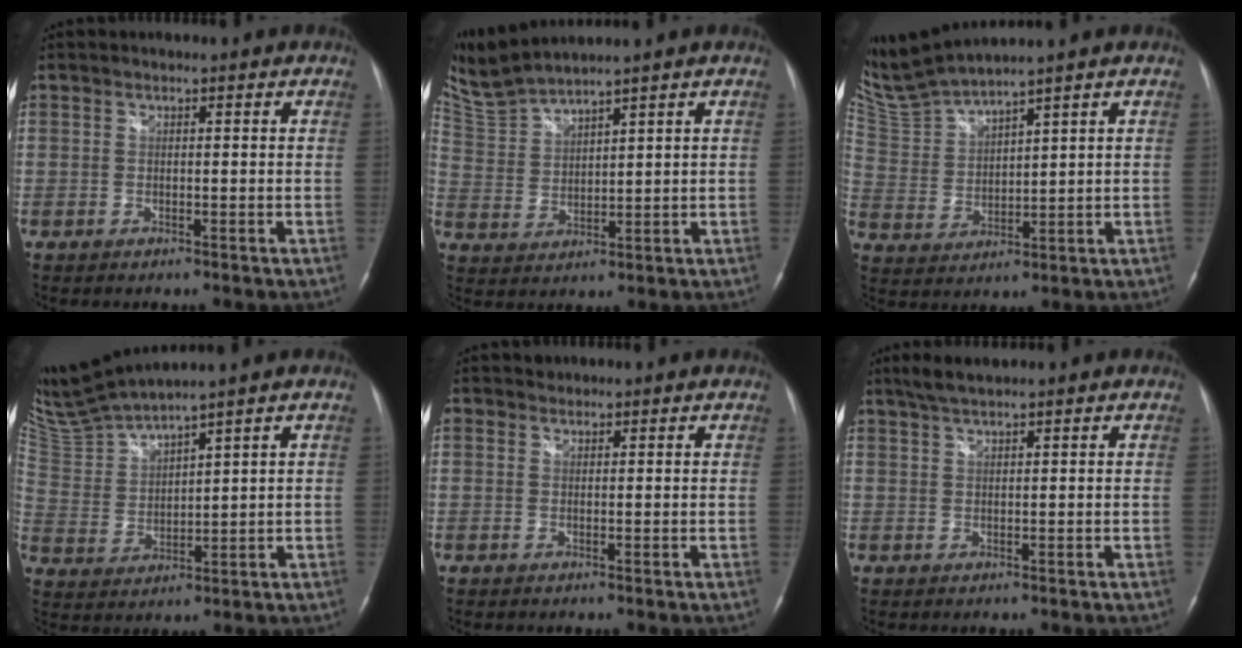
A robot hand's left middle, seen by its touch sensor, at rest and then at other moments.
{"total": 7.1, "force": [6.7, -0.6, 2.3], "torque": [-0.072, 0.009, 0.149]}
{"total": 8.6, "force": [8.2, -1.4, 2.5], "torque": [-0.075, 0.003, 0.180]}
{"total": 9.5, "force": [8.8, -1.2, 3.3], "torque": [-0.086, 0.001, 0.188]}
{"total": 1.1, "force": [0.7, 0.8, -0.1], "torque": [0.005, 0.004, 0.009]}
{"total": 2.7, "force": [2.3, 0.1, 1.5], "torque": [-0.033, 0.007, 0.047]}